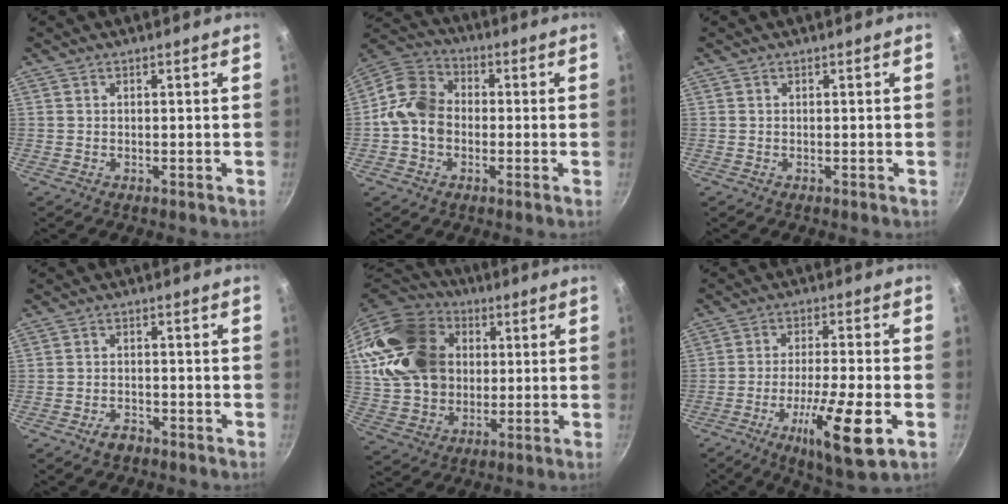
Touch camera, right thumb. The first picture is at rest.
{"total": 10.6, "force": [-1.3, 8.4, 6.3], "torque": [-0.090, 0.029, -0.047]}
{"total": 0.0}
{"total": 2.9, "force": [-2.1, 1.5, 1.3], "torque": [-0.015, 0.020, -0.033]}
{"total": 25.3, "force": [5.1, 20.0, 14.7], "torque": [-0.275, 0.028, 0.102]}
{"total": 14.4, "force": [-5.5, 2.5, 13.0], "torque": [-0.225, 0.011, -0.093]}